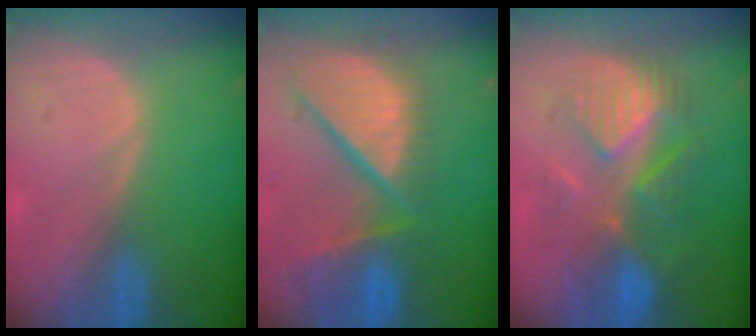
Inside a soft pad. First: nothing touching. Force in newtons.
{"total": 12.8, "press": 10.6, "slide": 7.2}
{"total": 8.5, "press": 8.5, "slide": 0.8}